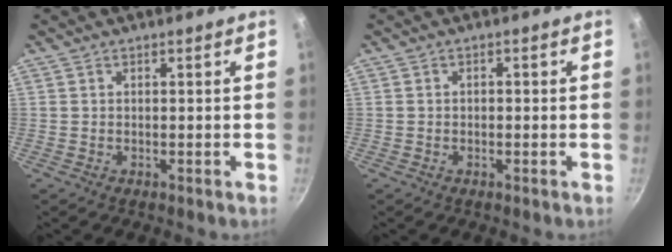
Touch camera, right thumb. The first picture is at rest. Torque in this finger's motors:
{"motor_torque": [-0.03, -0.24, -0.30, 0.21, -0.01]}